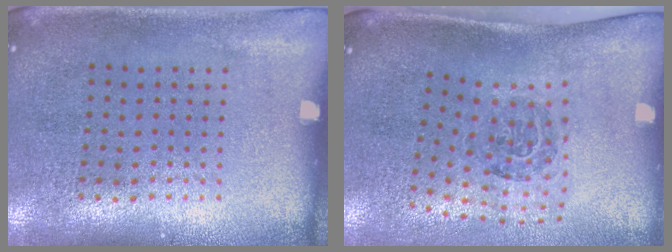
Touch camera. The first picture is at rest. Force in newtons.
{"total": 1.5, "press": 1.2, "slide": 1.0}